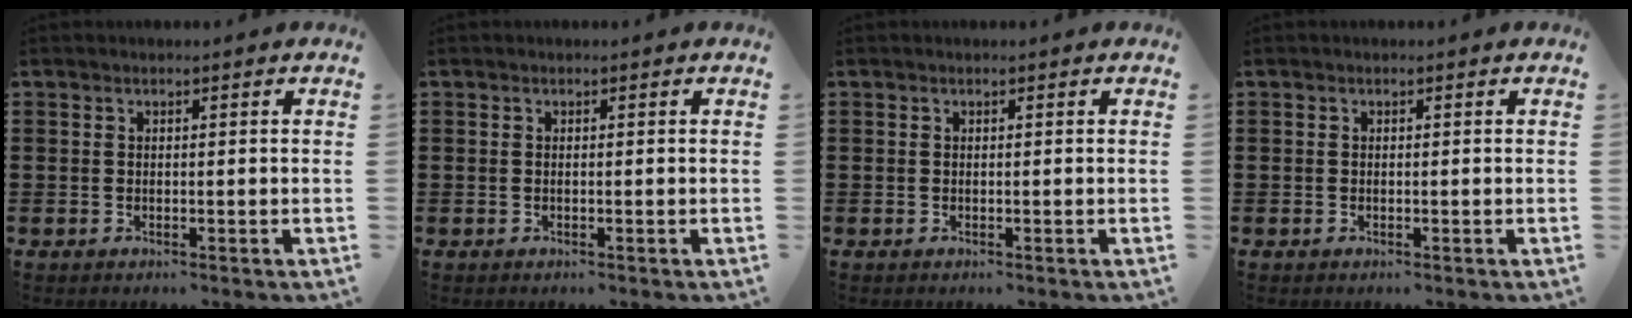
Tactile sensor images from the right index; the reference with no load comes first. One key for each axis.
{"total": 0.0}
{"total": 0.0}
{"total": 0.0}